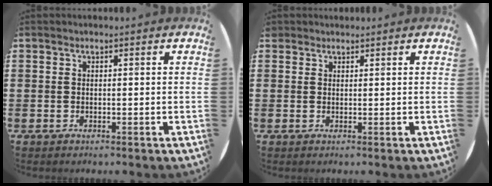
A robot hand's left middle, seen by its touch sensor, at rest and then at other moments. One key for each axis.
{"total": 0.9, "fx": 0.9, "fy": 0.3, "fz": -0.2, "tx": 0.002, "ty": 0.002, "tz": 0.017}